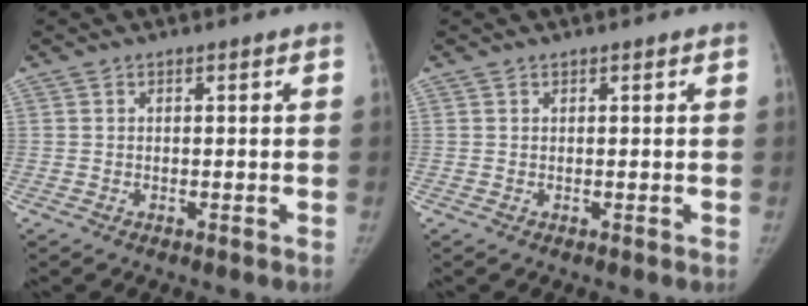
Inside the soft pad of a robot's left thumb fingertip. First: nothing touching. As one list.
[{"total": 0.0}]